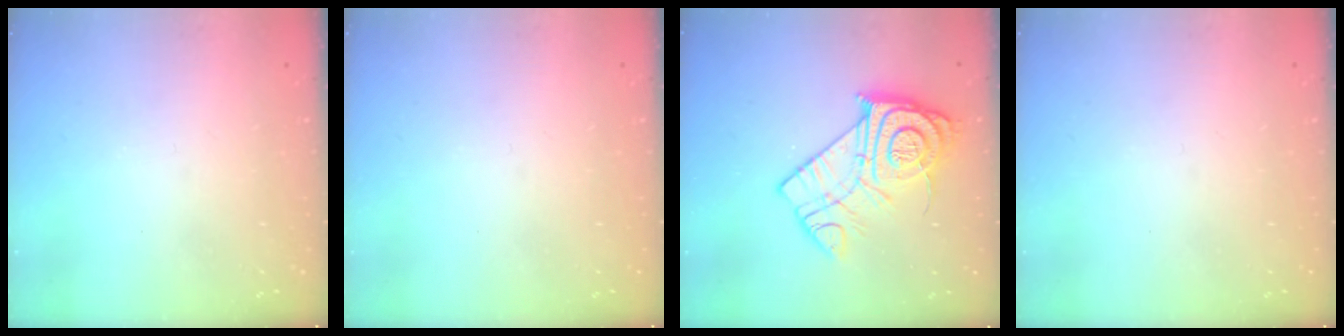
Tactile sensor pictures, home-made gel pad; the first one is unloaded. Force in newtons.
{"total": 0.0}
{"total": 16.1, "press": 16.1, "slide": 1.1}
{"total": 0.0}